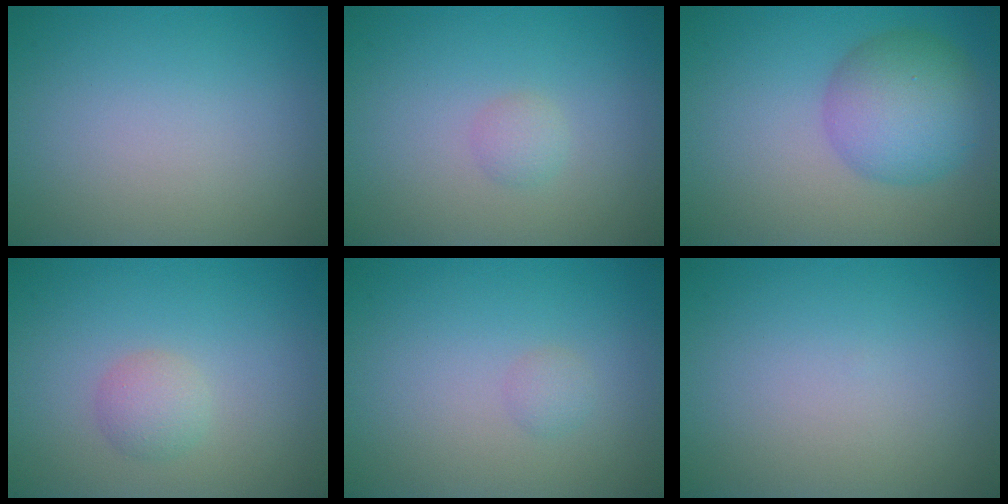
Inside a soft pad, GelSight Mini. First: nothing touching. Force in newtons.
{"total": 1.1, "press": 1.1, "slide": 0.0}
{"total": 6.1, "press": 6.1, "slide": 0.2}
{"total": 1.8, "press": 1.8, "slide": 0.1}
{"total": 0.8, "press": 0.8, "slide": 0.1}
{"total": 0.0}